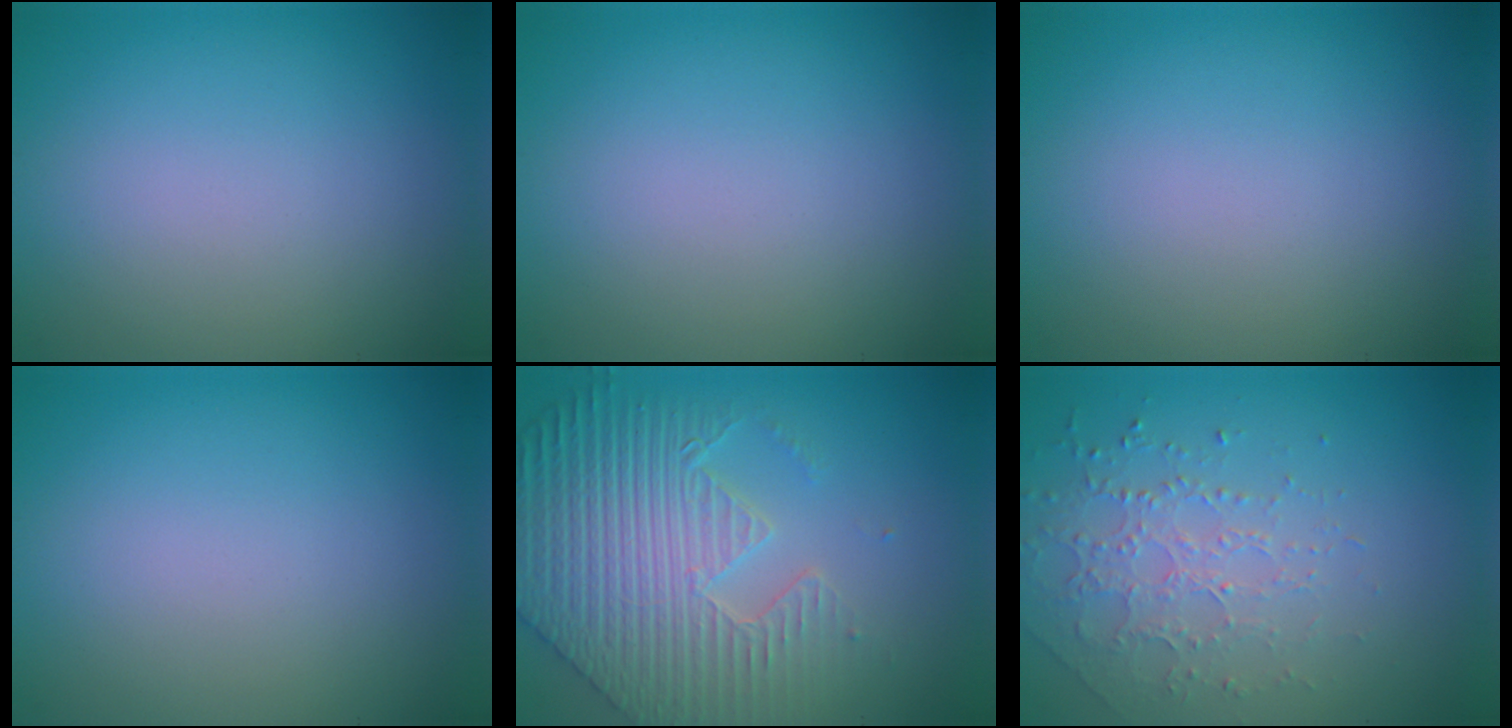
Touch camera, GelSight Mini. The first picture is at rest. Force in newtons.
{"total": 0.0}
{"total": 0.0}
{"total": 0.0}
{"total": 7.3, "press": 6.0, "slide": 4.1}
{"total": 2.1, "press": 1.9, "slide": 0.9}